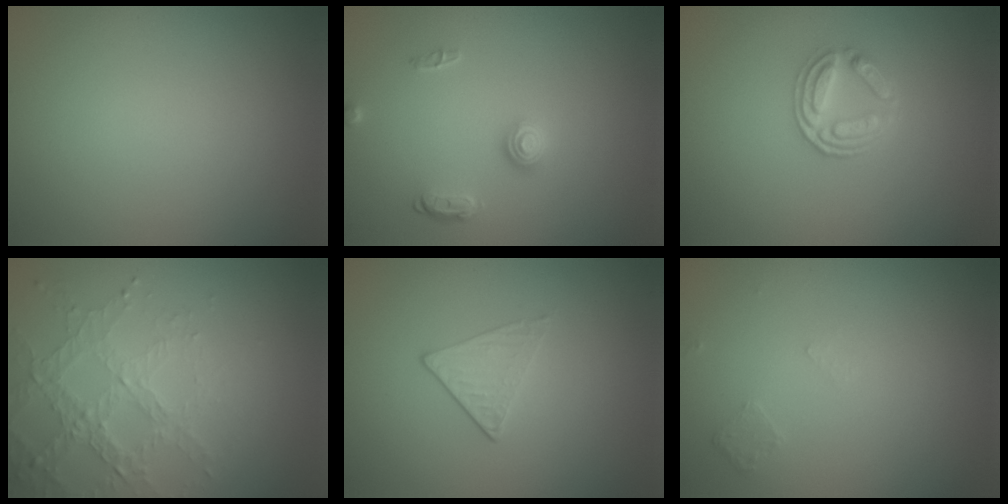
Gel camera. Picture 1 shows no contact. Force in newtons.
{"total": 1.7, "press": 1.4, "slide": 1.0}
{"total": 3.1, "press": 2.6, "slide": 1.7}
{"total": 3.2, "press": 3.2, "slide": 0.5}
{"total": 1.4, "press": 1.1, "slide": 0.9}
{"total": 0.6, "press": 0.5, "slide": 0.4}